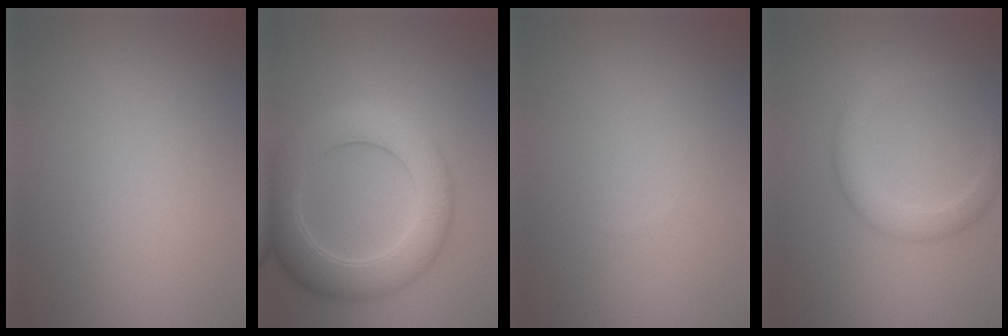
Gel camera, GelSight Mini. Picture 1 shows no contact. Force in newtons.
{"total": 7.1, "press": 7.1, "slide": 0.5}
{"total": 0.0}
{"total": 2.8, "press": 2.8, "slide": 0.1}